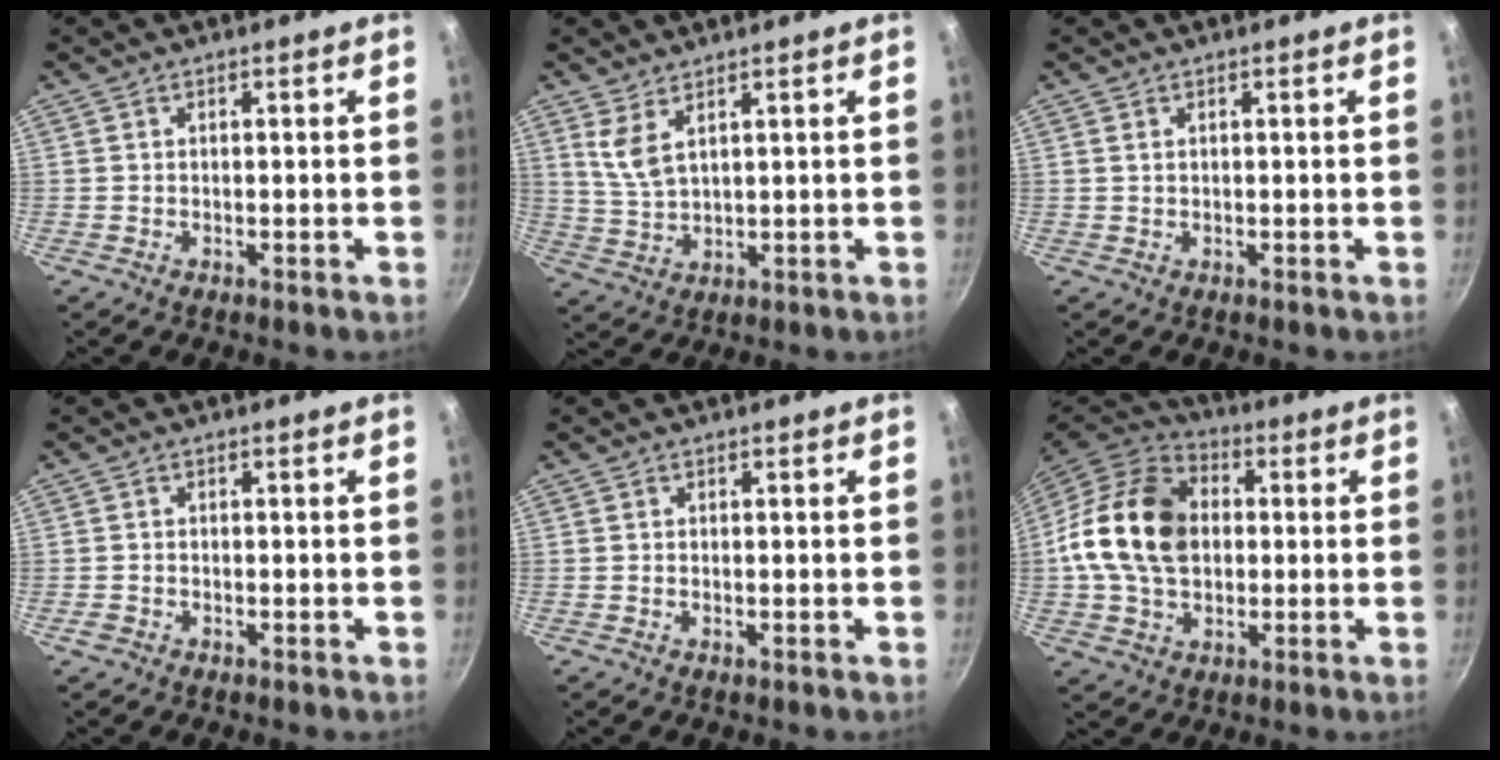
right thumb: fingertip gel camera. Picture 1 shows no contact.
{"total": 5.0, "force": [2.8, 1.9, 3.6], "torque": [-0.069, -0.028, 0.064]}
{"total": 0.6, "force": [0.3, 0.3, 0.4], "torque": [-0.007, 0.001, 0.007]}
{"total": 1.3, "force": [-0.8, 0.9, 0.6], "torque": [-0.016, 0.003, -0.015]}
{"total": 0.6, "force": [-0.1, 0.2, 0.5], "torque": [-0.009, 0.000, -0.003]}
{"total": 18.7, "force": [1.2, 13.7, 12.7], "torque": [-0.213, 0.025, 0.011]}